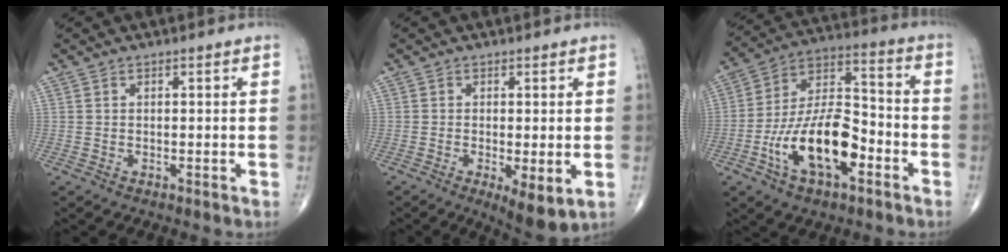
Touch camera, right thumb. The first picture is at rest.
{"total": 6.4, "force": [-1.7, 2.1, 5.8], "torque": [-0.096, -0.021, -0.024]}
{"total": 17.6, "force": [-6.5, 8.5, 14.0], "torque": [-0.237, 0.045, -0.117]}